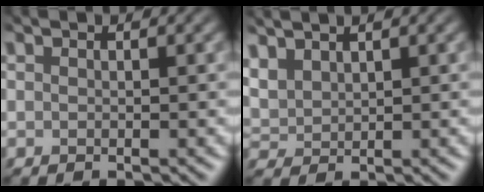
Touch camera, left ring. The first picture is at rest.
{"total": 2.7, "force": [1.9, 1.4, 1.3], "torque": [-0.043, 0.008, 0.046]}